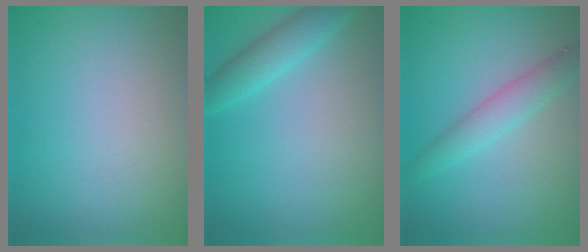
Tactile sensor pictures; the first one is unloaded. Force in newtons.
{"total": 2.6, "press": 2.6, "slide": 0.1}
{"total": 2.7, "press": 2.6, "slide": 0.1}